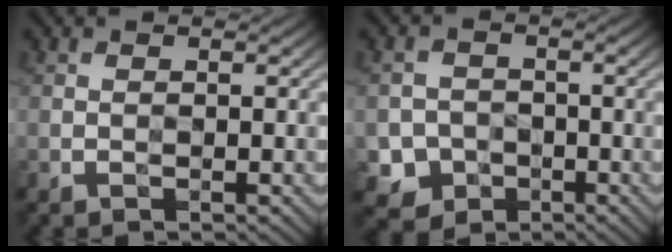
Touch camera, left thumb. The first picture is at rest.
{"total": 4.0, "force": [-1.9, 3.5, 0.7], "torque": [-0.011, -0.002, -0.039]}